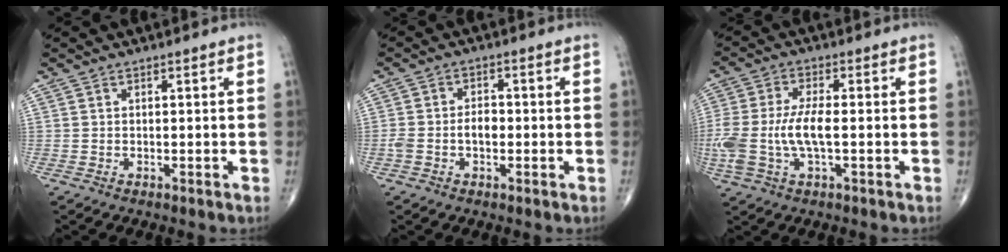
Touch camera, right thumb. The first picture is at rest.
{"total": 4.1, "force": [-0.8, 2.5, 3.1], "torque": [-0.063, 0.017, -0.016]}
{"total": 10.3, "force": [-1.2, 4.0, 9.5], "torque": [-0.231, 0.008, -0.022]}